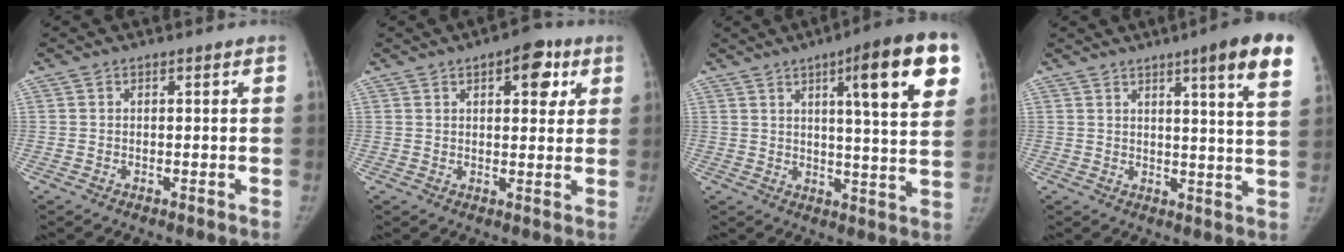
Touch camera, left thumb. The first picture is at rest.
{"total": 7.5, "force": [3.5, 3.6, 5.6], "torque": [-0.037, -0.007, 0.039]}
{"total": 17.1, "force": [7.4, 2.7, 15.2], "torque": [-0.188, -0.020, 0.098]}
{"total": 12.7, "force": [7.6, 0.7, 10.2], "torque": [-0.120, -0.035, 0.084]}